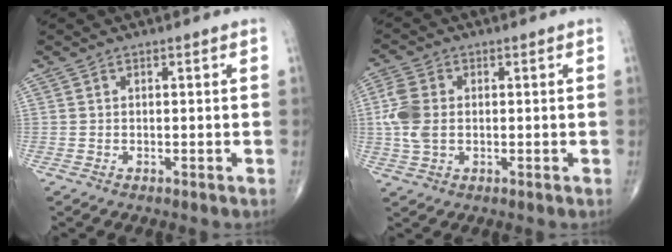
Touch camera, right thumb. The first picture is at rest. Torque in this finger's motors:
{"motor_torque": [1.36, 1.00, 0.97, 0.19, 0.09]}